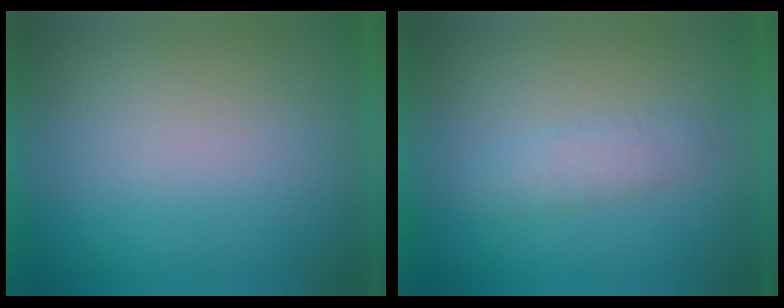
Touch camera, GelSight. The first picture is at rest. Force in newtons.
{"total": 2.3}